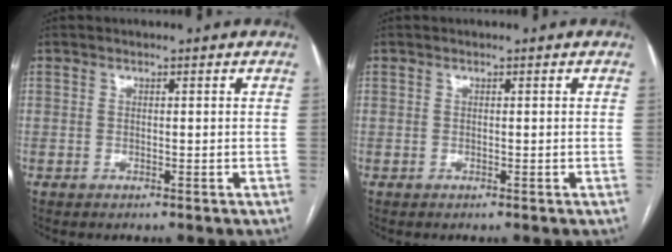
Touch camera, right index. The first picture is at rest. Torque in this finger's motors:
{"motor_torque": [0.00, 0.00, 0.00, 0.00]}